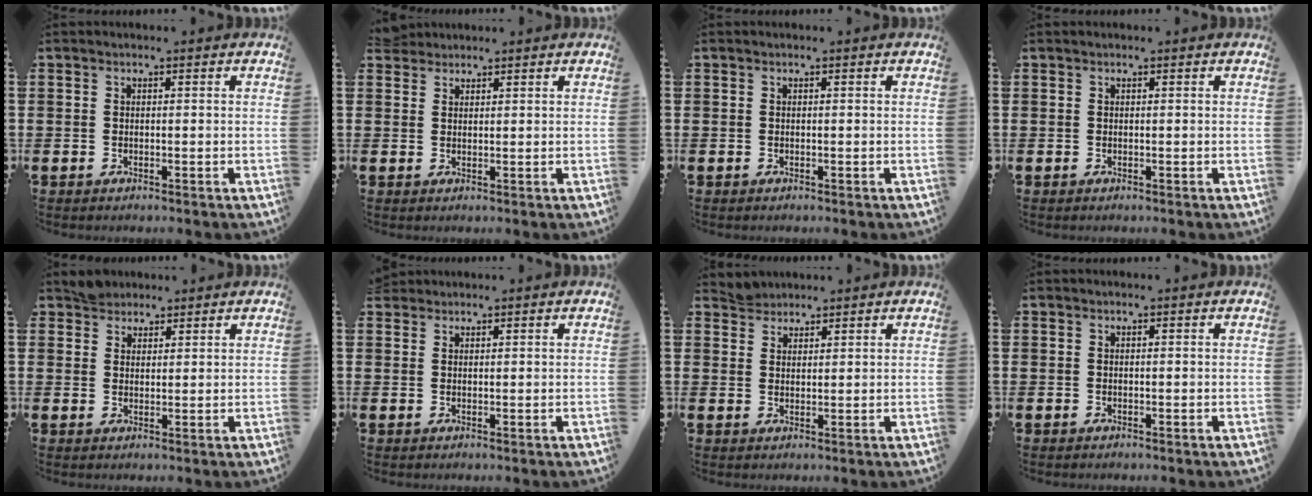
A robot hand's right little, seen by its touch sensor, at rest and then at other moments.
{"total": 2.2, "force": [2.1, 0.7, 0.0], "torque": [0.003, 0.000, 0.039]}
{"total": 0.0}
{"total": 0.0}
{"total": 3.3, "force": [3.0, 1.4, 0.1], "torque": [0.006, -0.003, 0.056]}
{"total": 1.2, "force": [1.2, 0.4, -0.1], "torque": [0.007, 0.002, 0.021]}
{"total": 2.6, "force": [2.5, 0.7, -0.3], "torque": [0.014, -0.005, 0.045]}
{"total": 0.0}